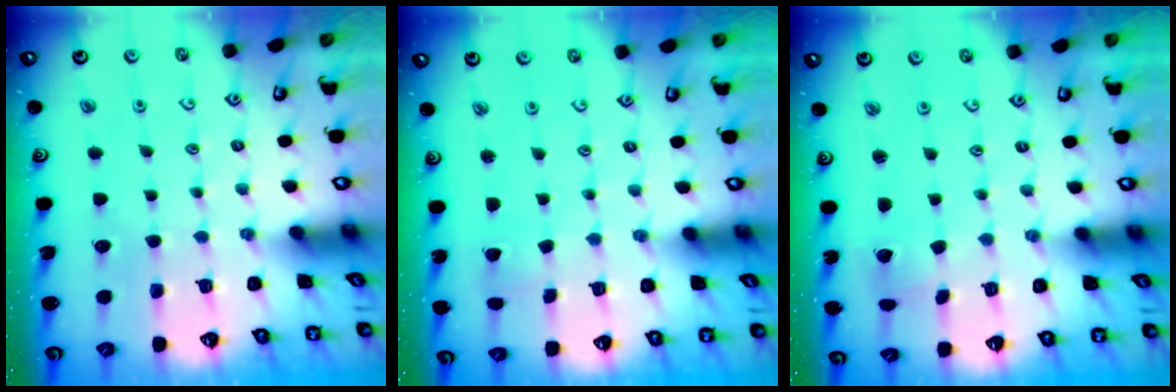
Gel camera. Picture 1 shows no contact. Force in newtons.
{"total": 1.8, "press": 1.8, "slide": 0.2}
{"total": 1.7, "press": 1.7, "slide": 0.2}